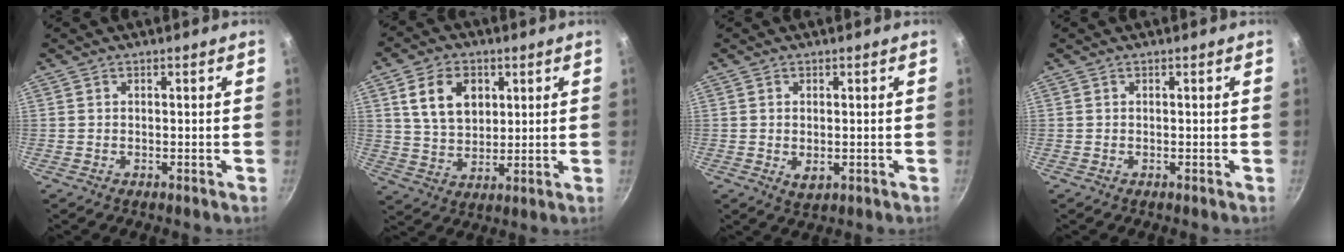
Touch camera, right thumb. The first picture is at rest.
{"total": 10.6, "force": [3.6, 7.5, 6.6], "torque": [-0.095, -0.011, 0.067]}
{"total": 2.7, "force": [-0.3, 1.7, 2.2], "torque": [-0.035, -0.008, -0.001]}
{"total": 0.0}